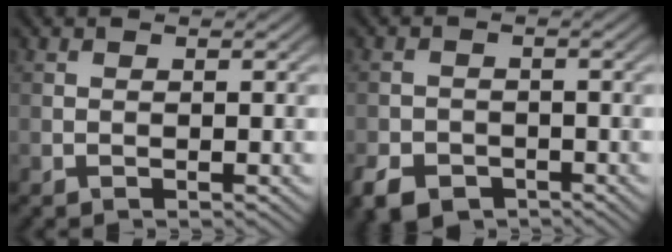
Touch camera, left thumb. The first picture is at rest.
{"total": 4.1, "force": [-2.7, 2.6, 1.8], "torque": [-0.039, -0.009, -0.053]}